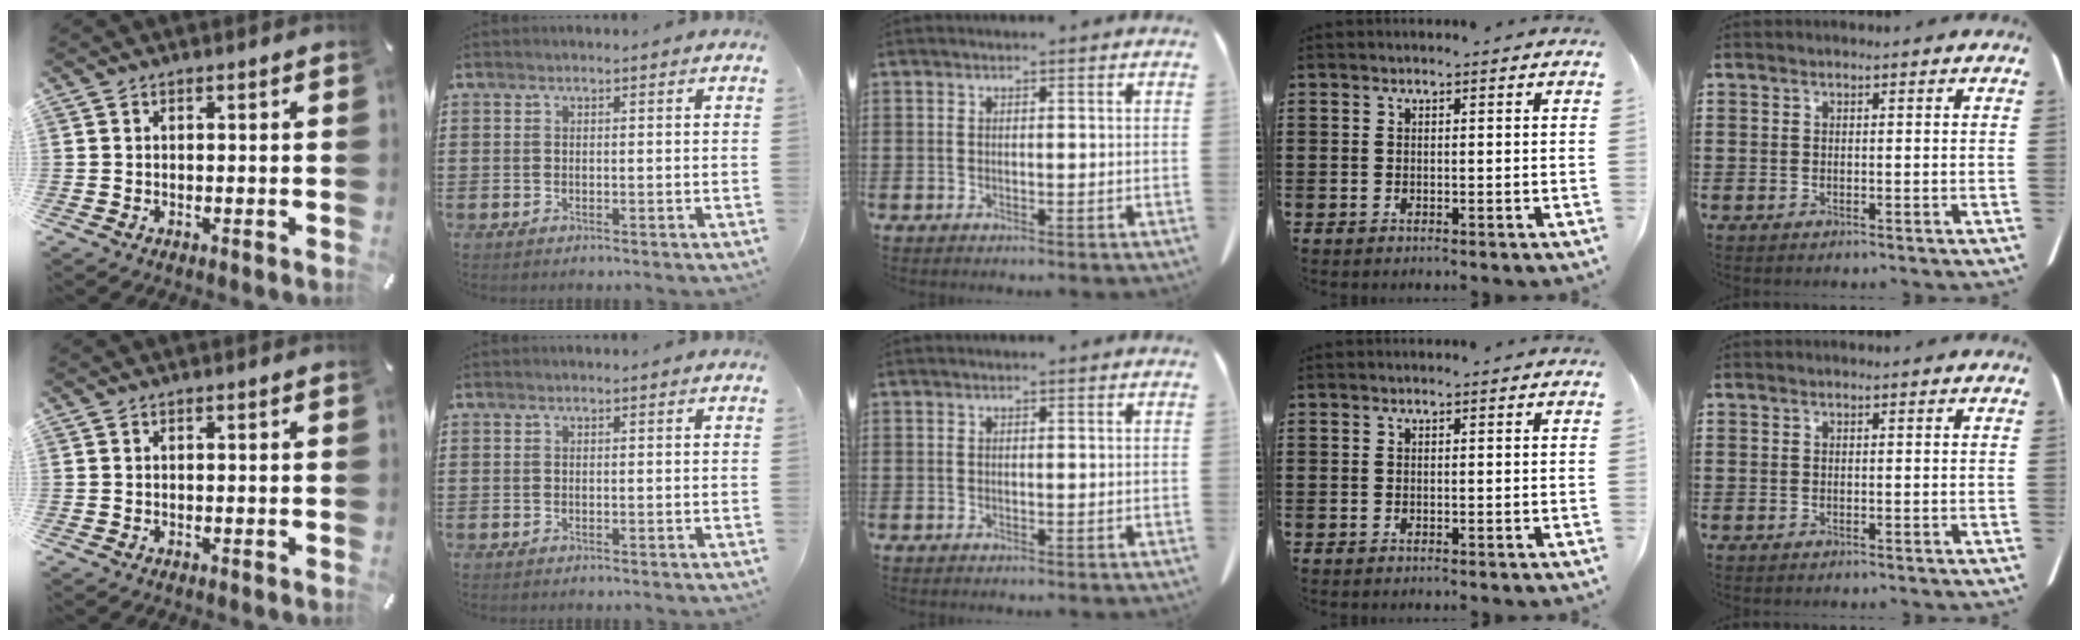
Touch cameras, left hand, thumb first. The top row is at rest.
{}